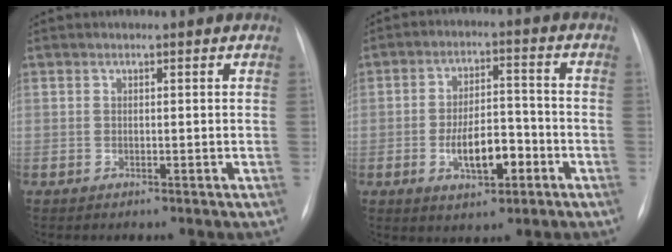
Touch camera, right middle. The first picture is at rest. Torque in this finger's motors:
{"motor_torque": [1.12, -0.93, 0.32, 0.08]}